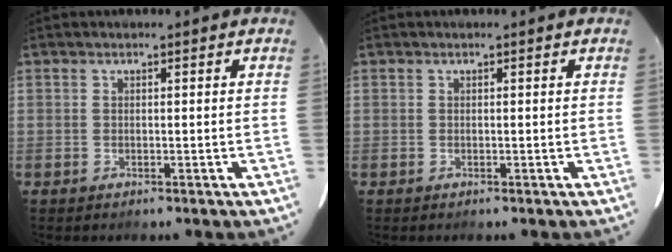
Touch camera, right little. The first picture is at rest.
{"total": 0.0}